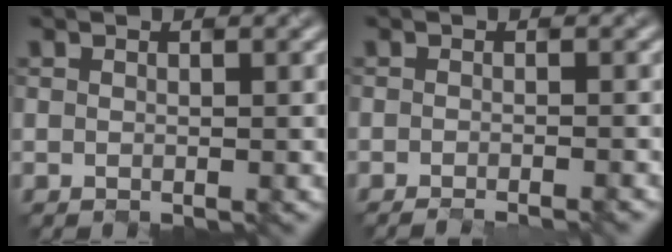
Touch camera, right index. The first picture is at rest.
{"total": 1.7, "force": [-0.8, 0.7, 1.2], "torque": [0.011, -0.001, -0.020]}